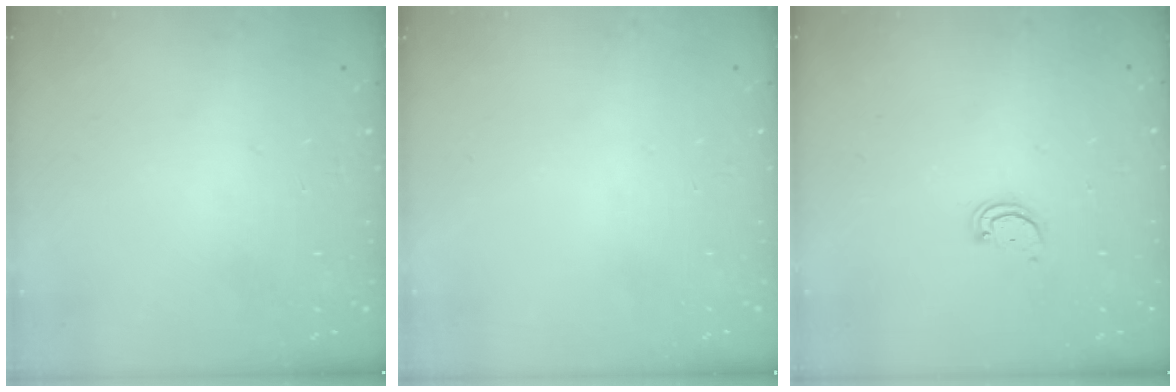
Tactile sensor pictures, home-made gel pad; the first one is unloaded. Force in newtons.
{"total": 0.0}
{"total": 2.1, "press": 2.1, "slide": 0.2}